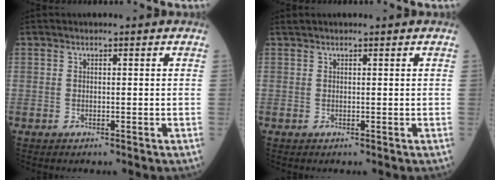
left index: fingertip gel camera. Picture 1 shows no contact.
{"total": 1.2, "force": [1.2, 0.0, 0.3], "torque": [-0.010, 0.017, 0.025]}